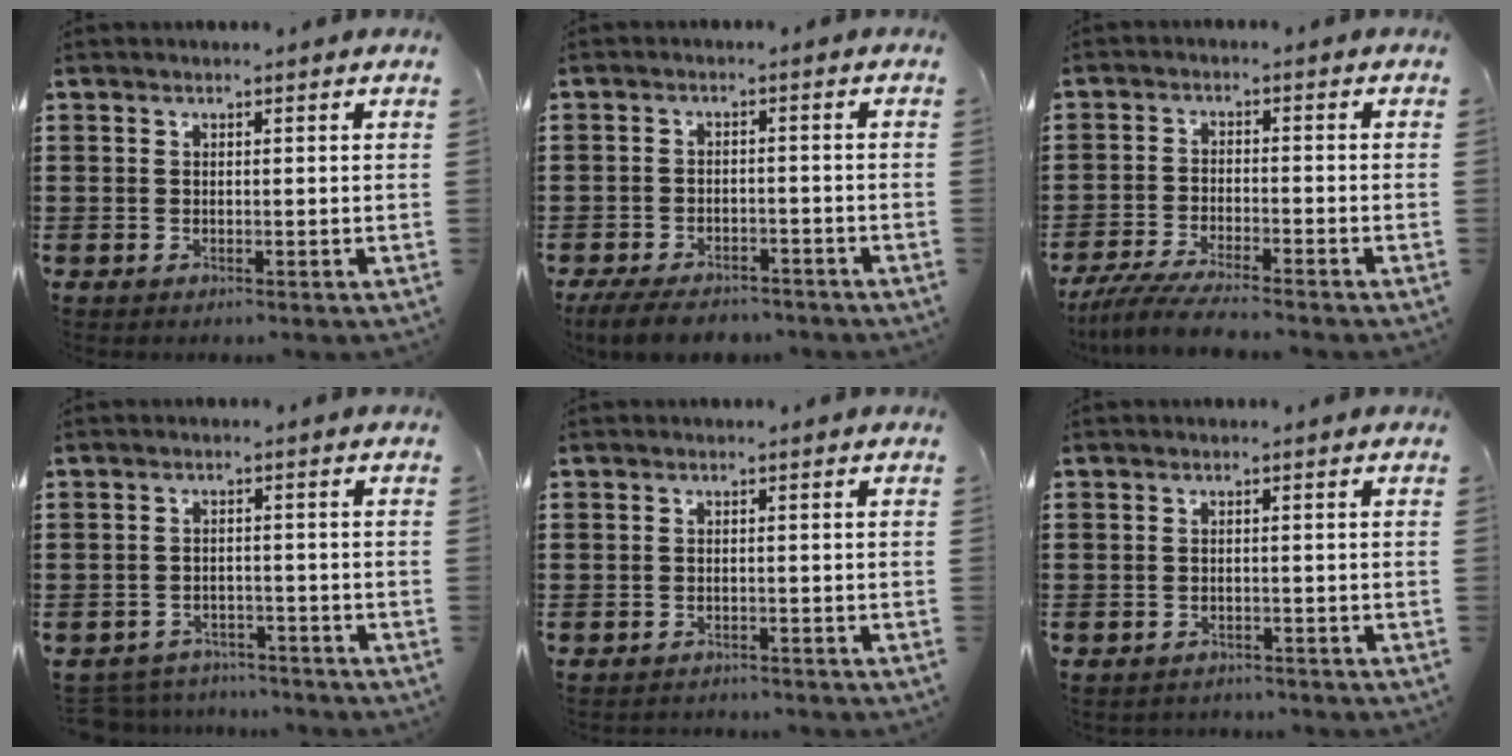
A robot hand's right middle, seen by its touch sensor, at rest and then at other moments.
{"total": 4.9, "force": [-4.4, 1.3, 1.5], "torque": [-0.037, 0.000, -0.090]}
{"total": 5.3, "force": [-4.9, 0.2, 2.0], "torque": [-0.053, -0.015, -0.099]}
{"total": 3.5, "force": [-3.5, 0.7, -0.2], "torque": [-0.005, 0.001, -0.076]}
{"total": 1.5, "force": [-1.4, 0.4, -0.2], "torque": [0.001, 0.003, -0.034]}
{"total": 1.5, "force": [-1.4, 0.4, -0.1], "torque": [-0.001, 0.002, -0.032]}